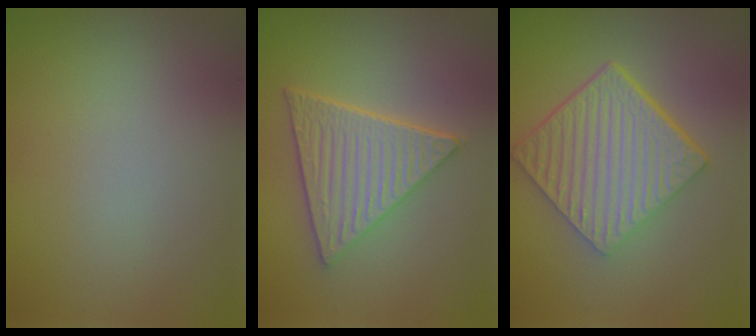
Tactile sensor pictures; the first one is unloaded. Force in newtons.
{"total": 6.0, "press": 4.5, "slide": 4.0}
{"total": 7.0, "press": 4.6, "slide": 5.2}